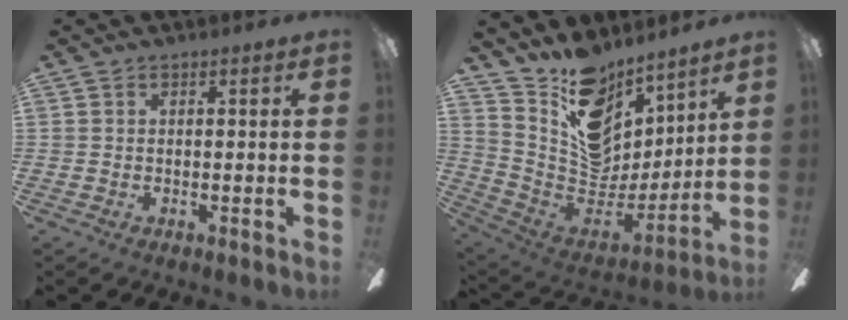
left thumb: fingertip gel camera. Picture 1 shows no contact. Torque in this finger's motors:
{"motor_torque": [0.43, 0.23, 0.60, -1.39, 0.09]}